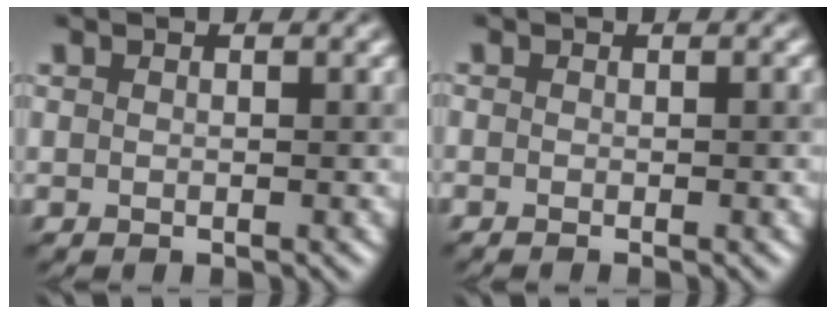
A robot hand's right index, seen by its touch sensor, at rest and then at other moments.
{"total": 1.1, "force": [-0.4, 0.5, 0.9], "torque": [0.009, 0.001, -0.014]}